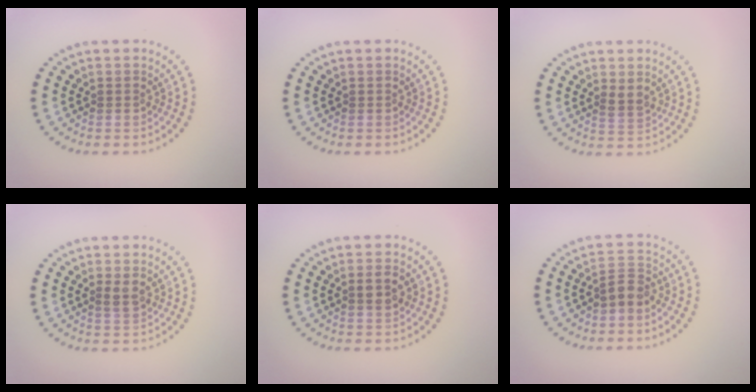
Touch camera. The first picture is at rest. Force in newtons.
{"total": 0.0}
{"total": 1.5, "press": 1.2, "slide": 0.9}
{"total": 1.4, "press": 1.3, "slide": 0.3}
{"total": 1.7, "press": 1.7, "slide": 0.3}
{"total": 2.0, "press": 1.7, "slide": 1.2}